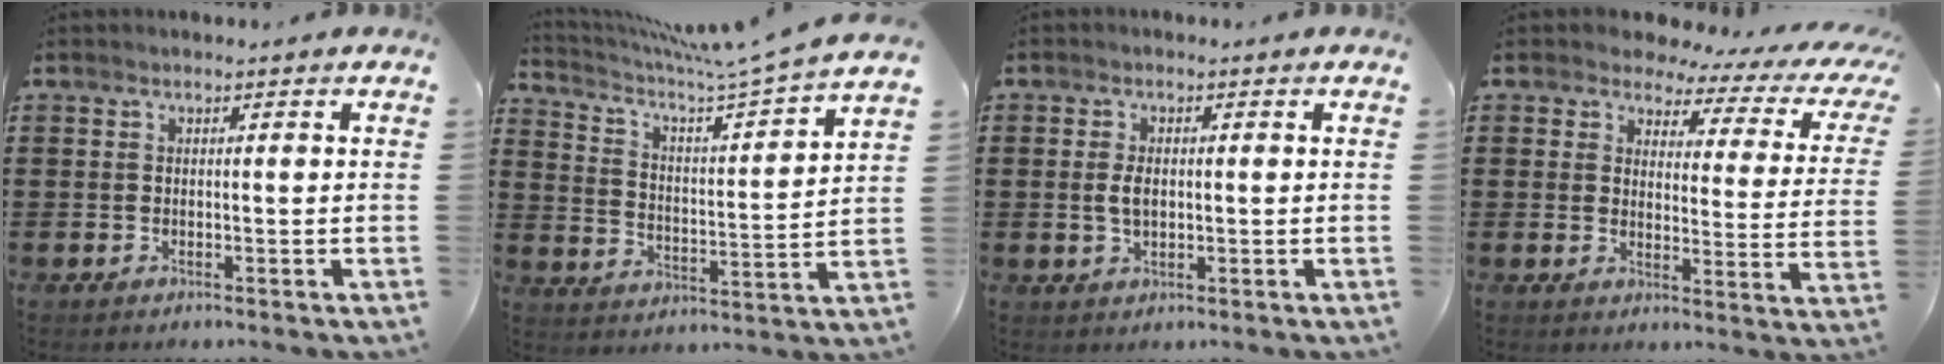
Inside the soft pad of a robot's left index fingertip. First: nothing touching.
{"total": 6.1, "force": [5.3, -0.7, 3.1], "torque": [-0.083, -0.045, 0.079]}
{"total": 3.0, "force": [0.2, 1.6, 2.5], "torque": [-0.060, 0.003, 0.000]}
{"total": 3.6, "force": [2.7, 1.8, 1.6], "torque": [-0.044, -0.015, 0.039]}